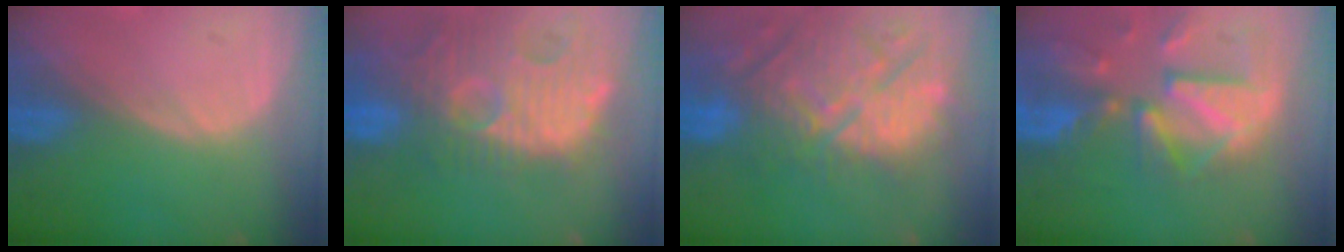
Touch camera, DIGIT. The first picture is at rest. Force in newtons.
{"total": 14.4, "press": 12.6, "slide": 7.0}
{"total": 13.8, "press": 12.6, "slide": 5.6}
{"total": 12.1, "press": 10.4, "slide": 6.2}